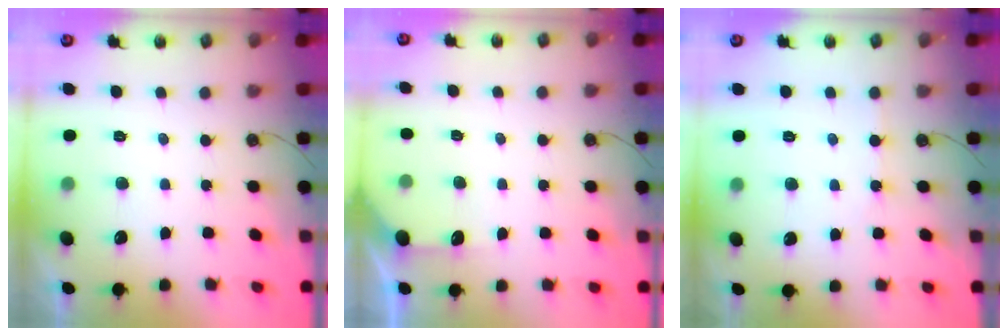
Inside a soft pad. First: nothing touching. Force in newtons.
{"total": 3.9, "press": 3.9, "slide": 0.4}
{"total": 2.2, "press": 2.1, "slide": 0.3}